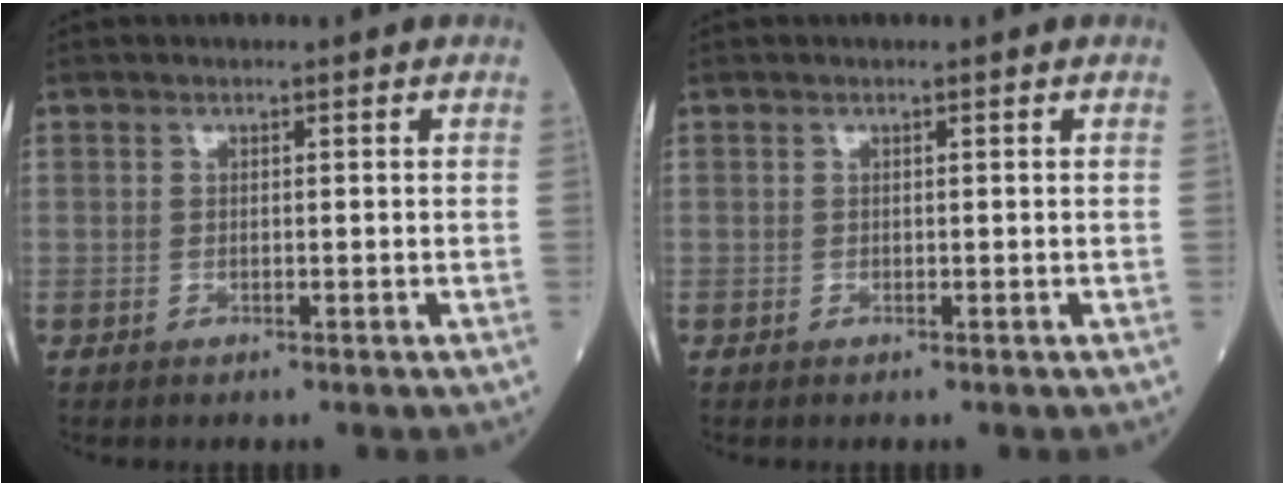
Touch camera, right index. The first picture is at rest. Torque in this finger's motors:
{"motor_torque": [0.00, 0.00, 0.00, 0.00]}